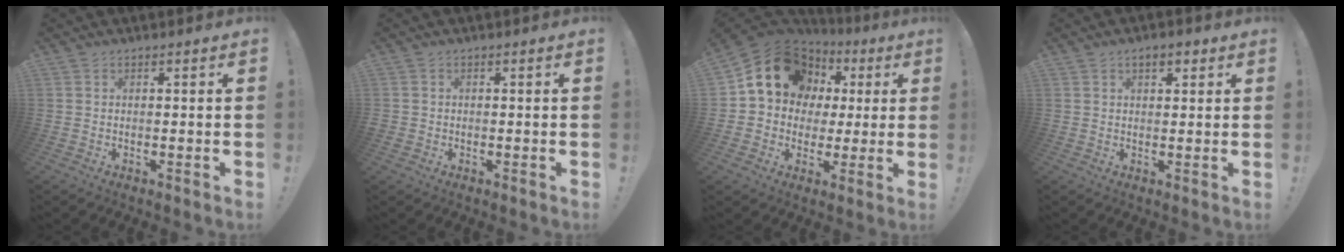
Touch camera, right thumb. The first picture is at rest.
{"total": 1.2, "force": [-0.1, 1.2, 0.3], "torque": [-0.005, 0.002, 0.000]}
{"total": 16.5, "force": [6.2, 13.2, 7.6], "torque": [-0.110, -0.024, 0.131]}
{"total": 3.7, "force": [2.2, 1.7, 2.5], "torque": [-0.032, -0.004, 0.035]}